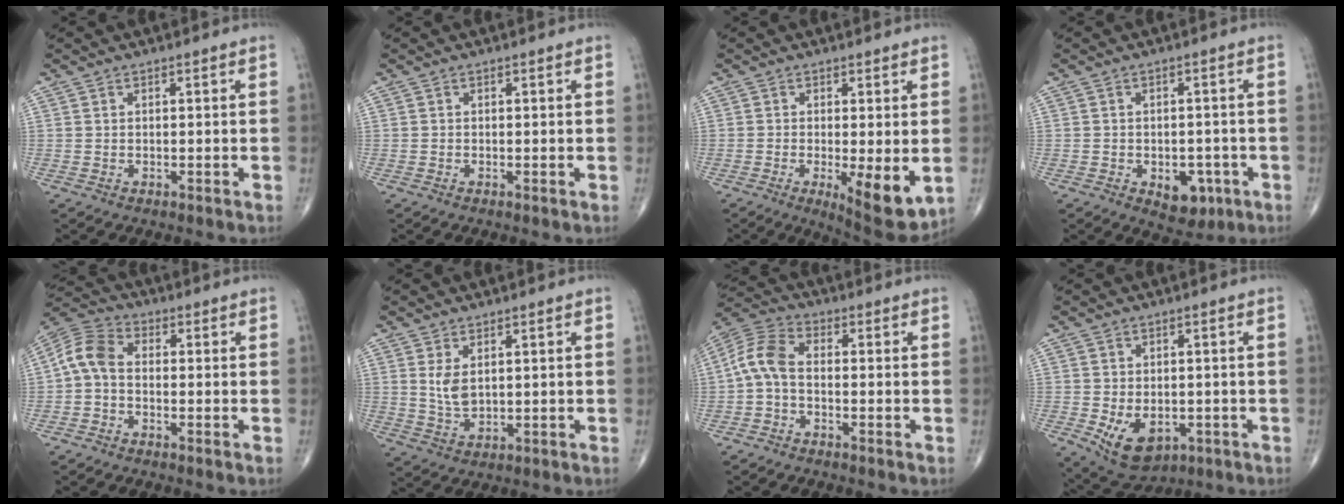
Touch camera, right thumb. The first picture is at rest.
{"total": 0.0}
{"total": 9.3, "force": [-1.8, 2.8, 8.6], "torque": [-0.124, -0.026, -0.021]}
{"total": 6.3, "force": [-2.4, 4.0, 4.2], "torque": [-0.028, 0.010, -0.022]}
{"total": 6.8, "force": [-0.8, 4.4, 5.1], "torque": [-0.098, 0.023, -0.032]}
{"total": 4.2, "force": [1.2, 2.2, 3.3], "torque": [-0.062, -0.012, 0.034]}
{"total": 7.2, "force": [-1.2, 4.1, 5.8], "torque": [-0.122, 0.025, -0.037]}
{"total": 8.5, "force": [-2.6, 5.7, 5.7], "torque": [-0.081, 0.000, -0.025]}